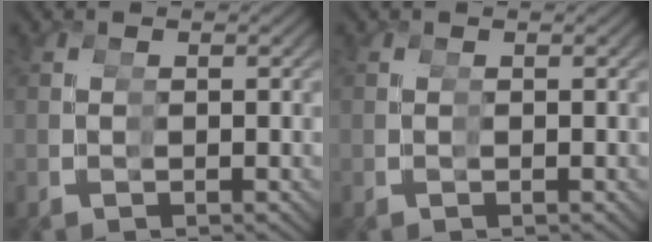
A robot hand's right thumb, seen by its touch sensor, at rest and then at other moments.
{"total": 0.0}